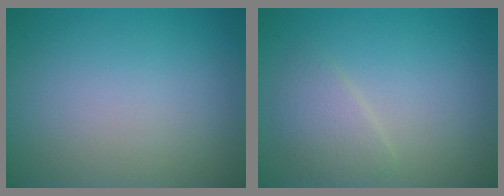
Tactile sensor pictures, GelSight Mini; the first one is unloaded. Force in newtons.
{"total": 2.2, "press": 2.2, "slide": 0.1}